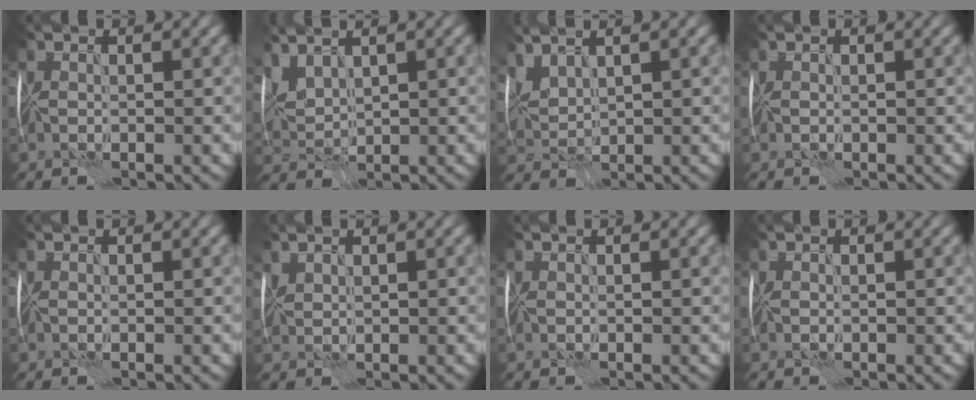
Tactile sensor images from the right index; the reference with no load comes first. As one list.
[{"total": 3.2, "force": [2.4, 1.2, 1.9], "torque": [-0.050, 0.009, 0.050]}, {"total": 2.8, "force": [2.2, 0.8, 1.6], "torque": [-0.045, 0.010, 0.047]}, {"total": 0.0}, {"total": 0.0}, {"total": 0.6, "force": [0.5, 0.1, 0.2], "torque": [-0.008, 0.005, 0.016]}, {"total": 0.0}, {"total": 0.0}]